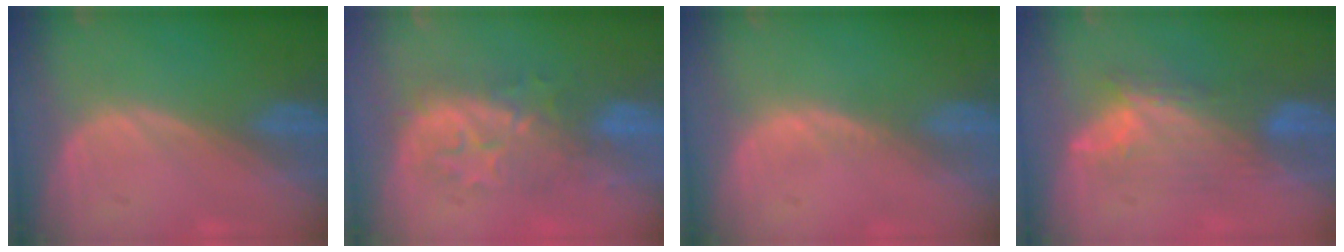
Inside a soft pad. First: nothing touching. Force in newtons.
{"total": 7.9, "press": 7.8, "slide": 1.3}
{"total": 0.7, "press": 0.6, "slide": 0.3}
{"total": 7.3, "press": 7.1, "slide": 1.8}